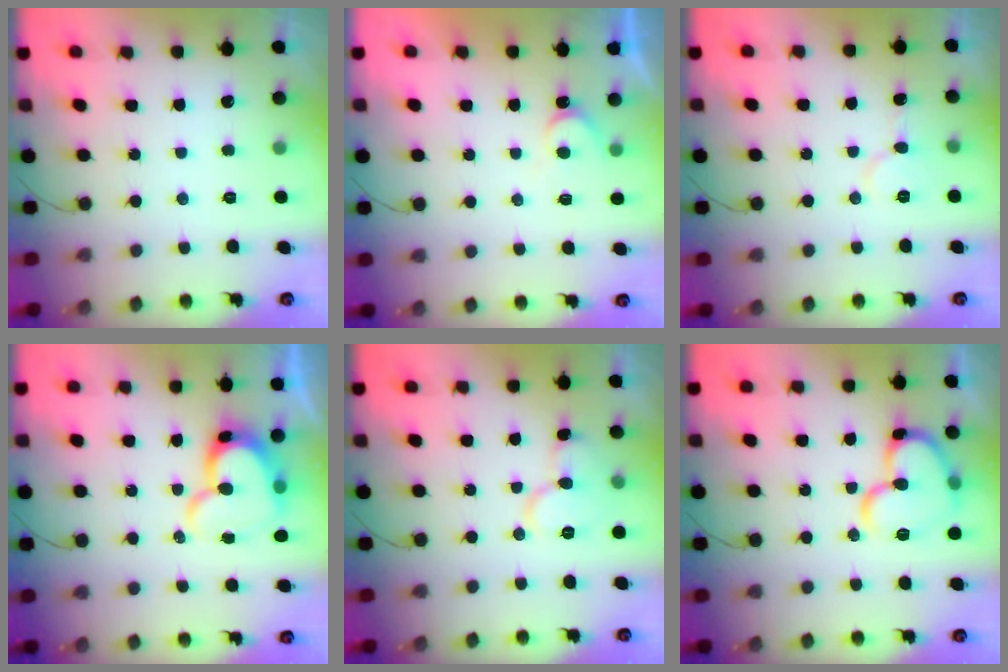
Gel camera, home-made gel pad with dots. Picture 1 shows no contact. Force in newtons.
{"total": 4.0, "press": 4.0, "slide": 0.4}
{"total": 6.3, "press": 6.2, "slide": 0.5}
{"total": 14.5, "press": 14.4, "slide": 1.3}
{"total": 9.9, "press": 9.9, "slide": 0.8}
{"total": 16.1, "press": 16.0, "slide": 1.8}